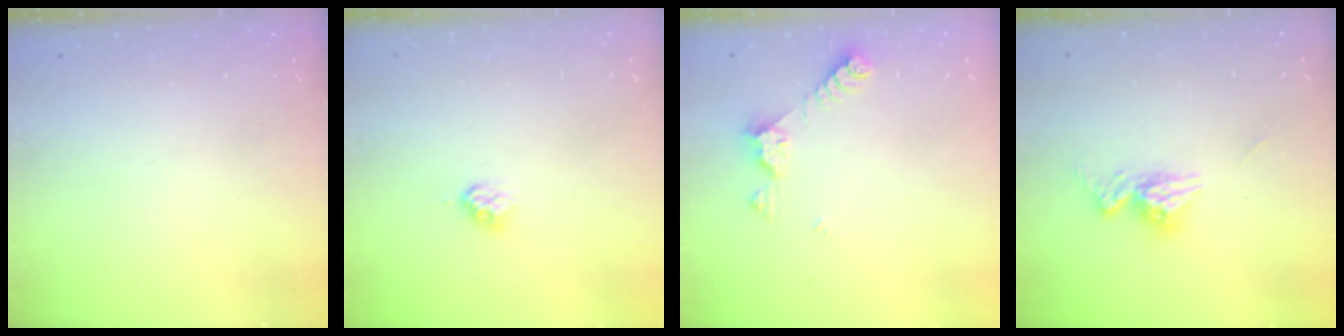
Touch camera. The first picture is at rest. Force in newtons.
{"total": 3.2, "press": 3.2, "slide": 0.4}
{"total": 6.7, "press": 6.7, "slide": 0.4}
{"total": 9.4, "press": 9.4, "slide": 0.8}